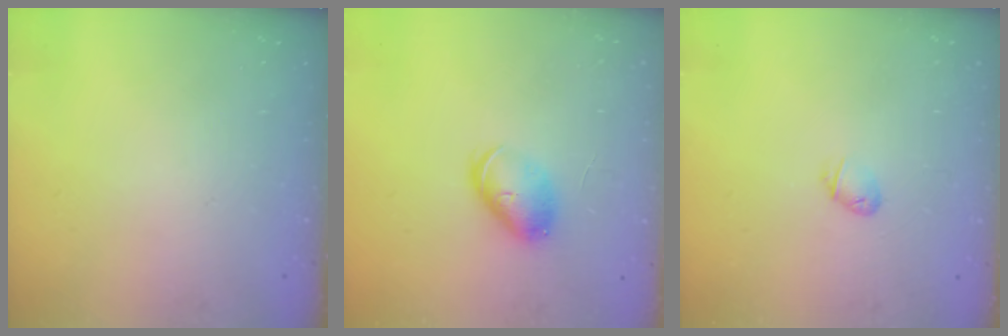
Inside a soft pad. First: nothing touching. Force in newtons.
{"total": 8.3, "press": 8.2, "slide": 0.9}
{"total": 4.3, "press": 4.2, "slide": 1.0}